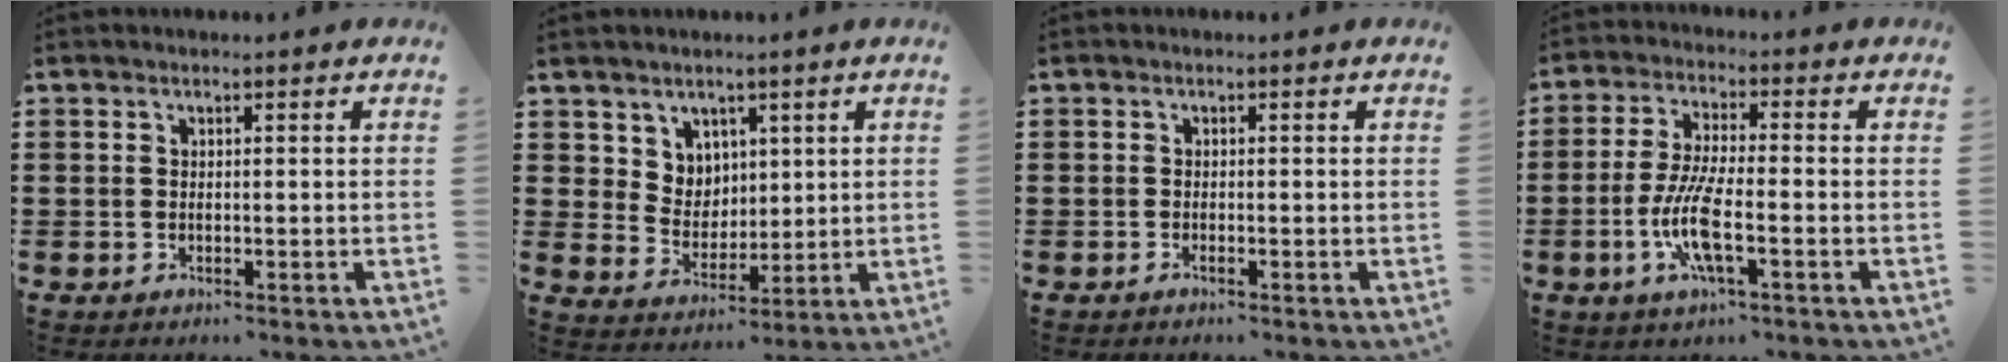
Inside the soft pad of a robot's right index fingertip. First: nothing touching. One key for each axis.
{"total": 6.5, "fx": 4.0, "fy": 5.1, "fz": 0.0, "tx": -0.038, "ty": -0.009, "tz": 0.080}
{"total": 0.6, "fx": -0.5, "fy": -0.1, "fz": 0.3, "tx": -0.006, "ty": -0.003, "tz": -0.011}
{"total": 8.4, "fx": -2.7, "fy": 1.9, "fz": 7.7, "tx": -0.167, "ty": -0.014, "tz": -0.055}